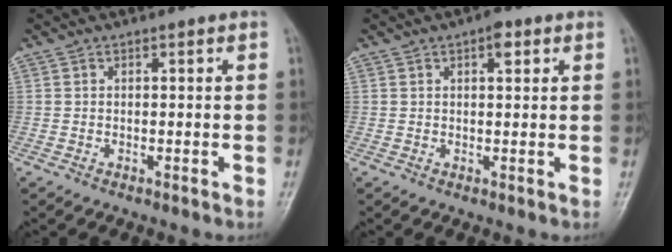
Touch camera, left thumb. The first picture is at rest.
{"total": 2.8, "force": [1.4, 1.3, 2.1], "torque": [-0.022, -0.001, 0.016]}